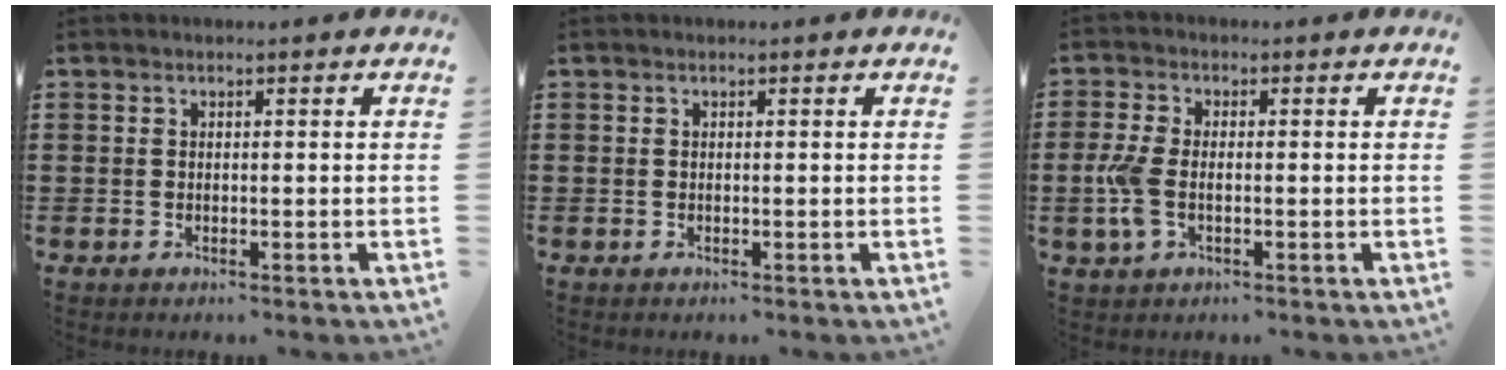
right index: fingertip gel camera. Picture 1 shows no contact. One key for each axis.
{"total": 0.0}
{"total": 4.6, "fx": -0.7, "fy": 2.4, "fz": 3.9, "tx": -0.098, "ty": -0.006, "tz": -0.020}